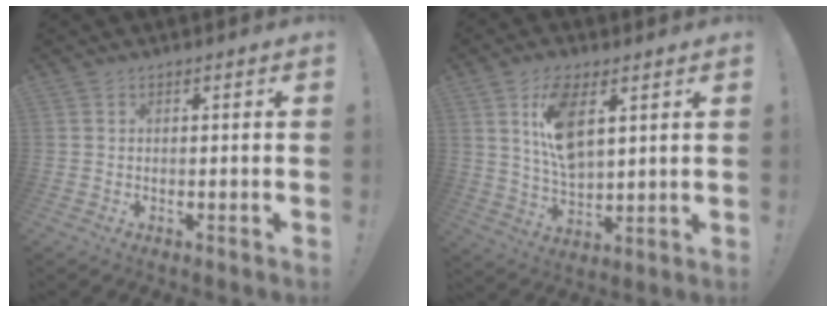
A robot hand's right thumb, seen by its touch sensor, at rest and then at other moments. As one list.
[{"total": 12.2, "force": [5.4, 6.0, 9.1], "torque": [-0.167, -0.017, 0.096]}]